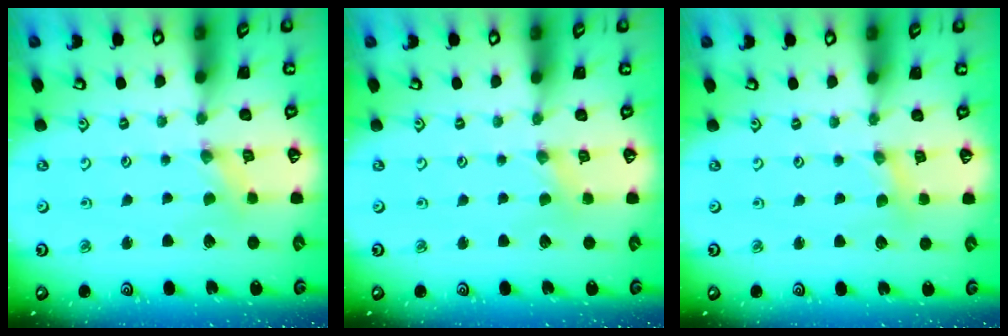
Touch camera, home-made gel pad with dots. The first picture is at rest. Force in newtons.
{"total": 0.7, "press": 0.7, "slide": 0.2}
{"total": 0.6, "press": 0.6, "slide": 0.1}